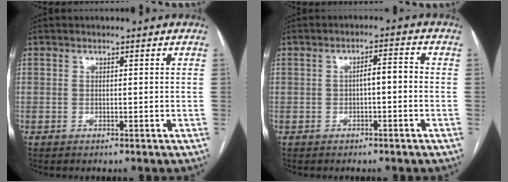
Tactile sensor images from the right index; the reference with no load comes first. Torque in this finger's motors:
{"motor_torque": [0.73, -0.09, 0.30, 0.08]}